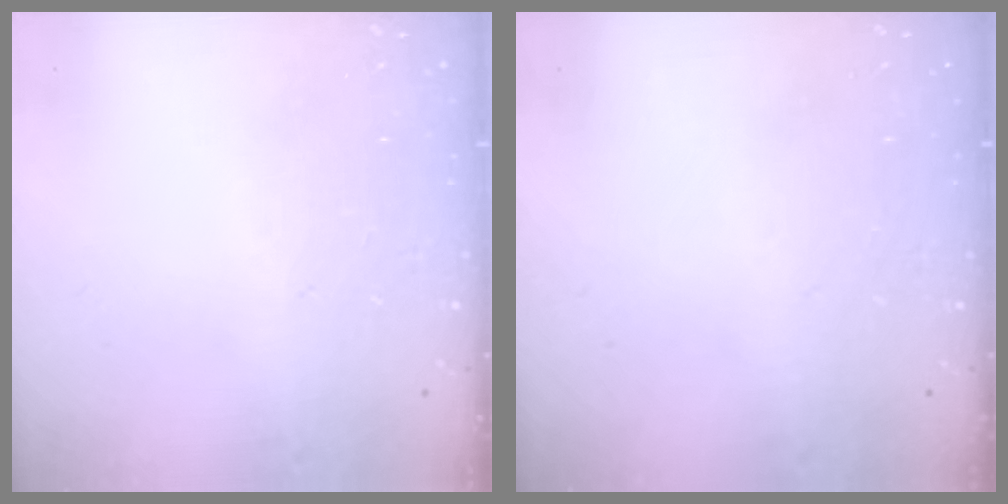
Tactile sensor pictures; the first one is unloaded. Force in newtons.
{"total": 0.0}